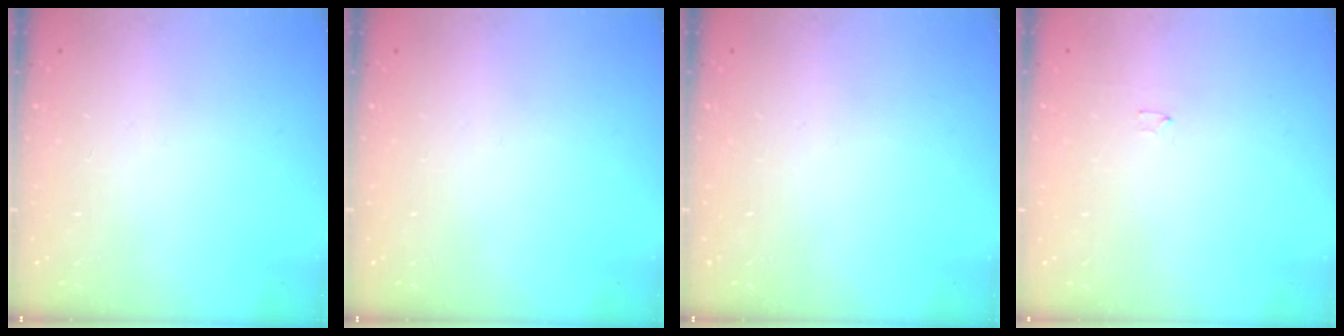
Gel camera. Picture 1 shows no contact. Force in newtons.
{"total": 0.0}
{"total": 0.0}
{"total": 1.2, "press": 1.2, "slide": 0.0}